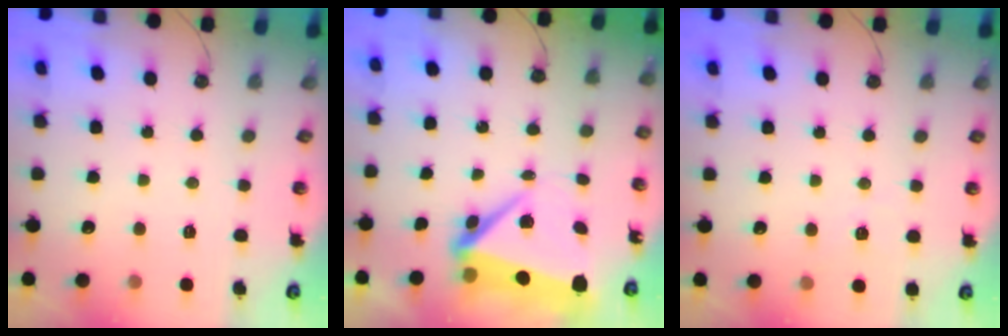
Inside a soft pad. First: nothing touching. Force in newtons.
{"total": 7.9, "press": 7.7, "slide": 1.8}
{"total": 3.5, "press": 3.0, "slide": 1.9}